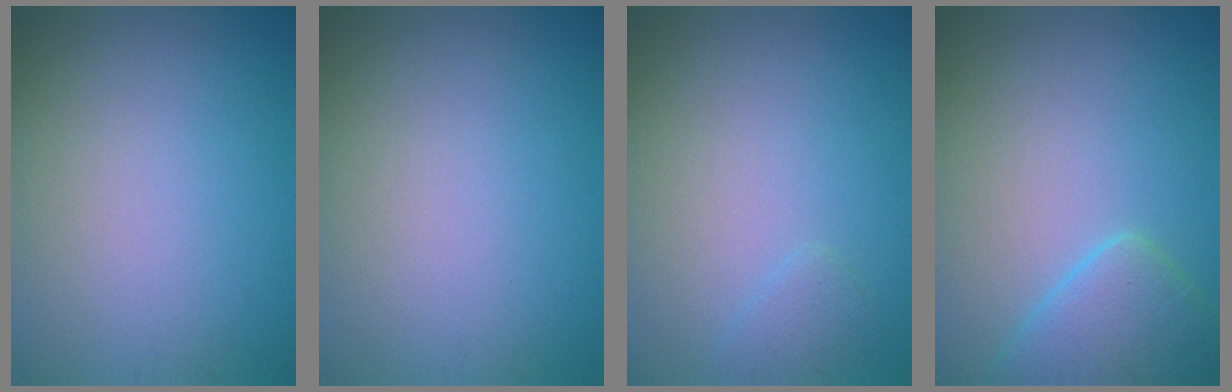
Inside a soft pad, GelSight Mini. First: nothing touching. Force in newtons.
{"total": 0.0}
{"total": 1.0, "press": 1.0, "slide": 0.1}
{"total": 4.5, "press": 4.4, "slide": 0.3}